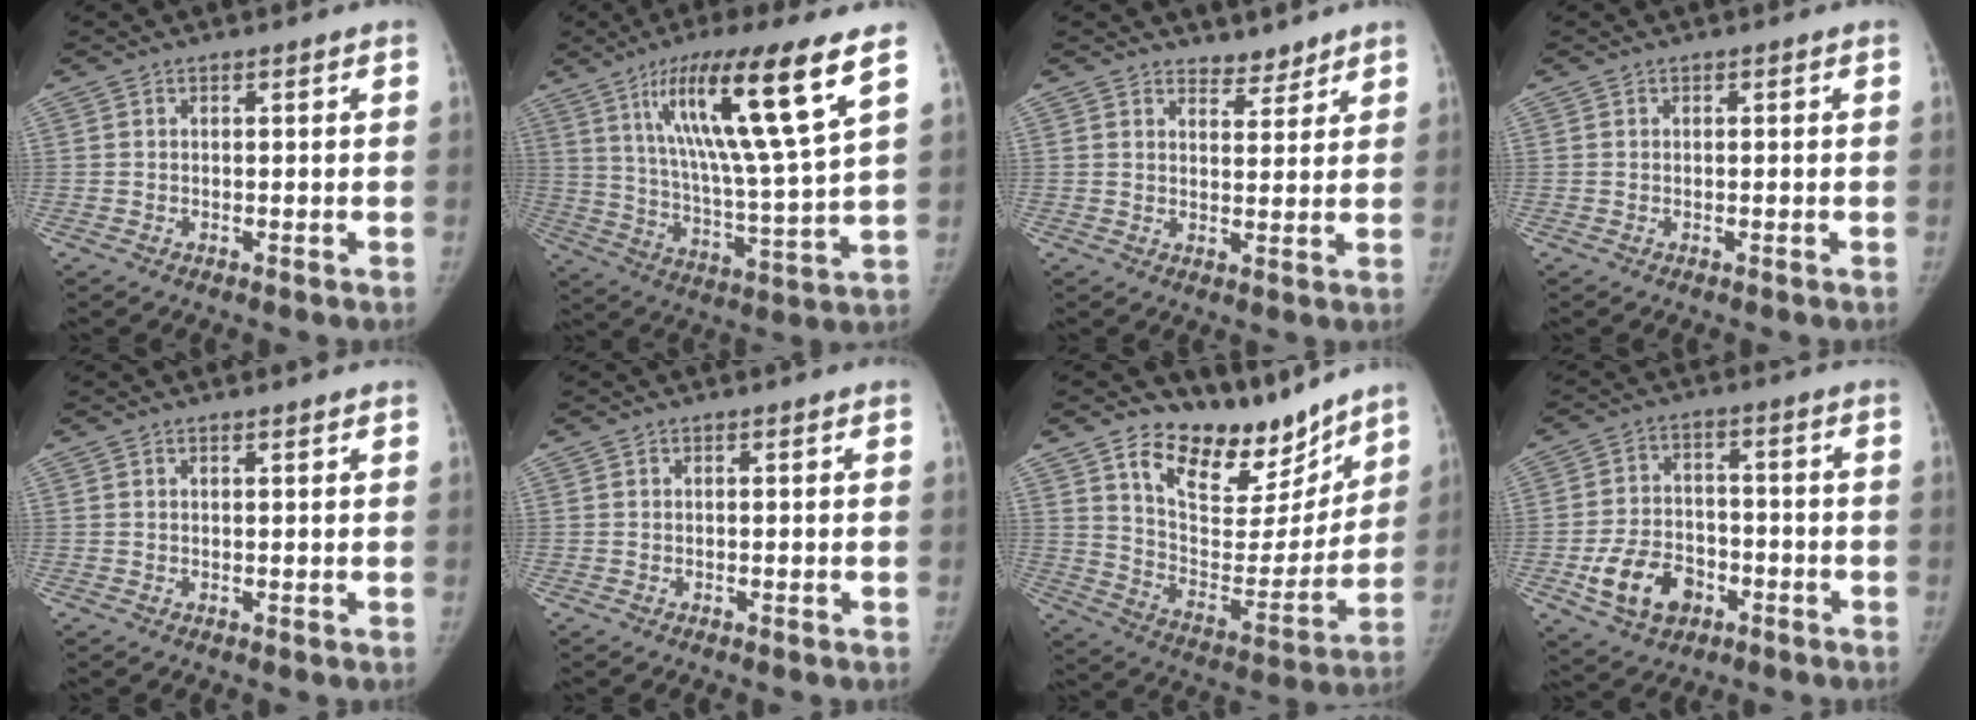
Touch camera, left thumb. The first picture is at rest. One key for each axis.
{"total": 20.9, "fx": 10.4, "fy": 1.8, "fz": 18.0, "tx": -0.299, "ty": -0.046, "tz": 0.176}
{"total": 3.4, "fx": 3.1, "fy": 1.3, "fz": 0.5, "tx": 0.011, "ty": -0.025, "tz": 0.048}
{"total": 0.0}
{"total": 0.8, "fx": 0.7, "fy": 0.0, "fz": 0.4, "tx": -0.008, "ty": -0.004, "tz": 0.013}
{"total": 0.0}
{"total": 18.0, "fx": 14.1, "fy": 8.2, "fz": 7.6, "tx": -0.053, "ty": -0.101, "tz": 0.236}
{"total": 10.7, "fx": -4.2, "fy": 7.8, "fz": 6.1, "tx": -0.090, "ty": 0.022, "tz": -0.068}